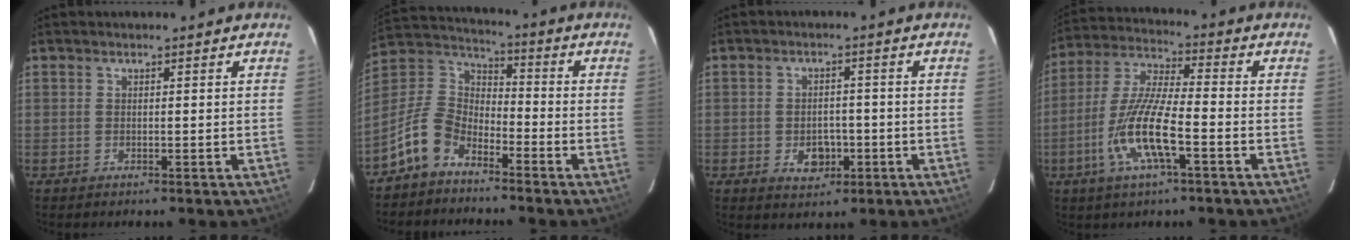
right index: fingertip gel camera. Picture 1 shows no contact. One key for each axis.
{"total": 10.2, "fx": -6.8, "fy": 5.8, "fz": 4.9, "tx": -0.117, "ty": 0.028, "tz": -0.140}
{"total": 5.4, "fx": -1.5, "fy": 4.3, "fz": 2.9, "tx": -0.057, "ty": 0.002, "tz": -0.008}
{"total": 12.9, "fx": -4.9, "fy": 2.5, "fz": 11.7, "tx": -0.246, "ty": -0.007, "tz": -0.097}